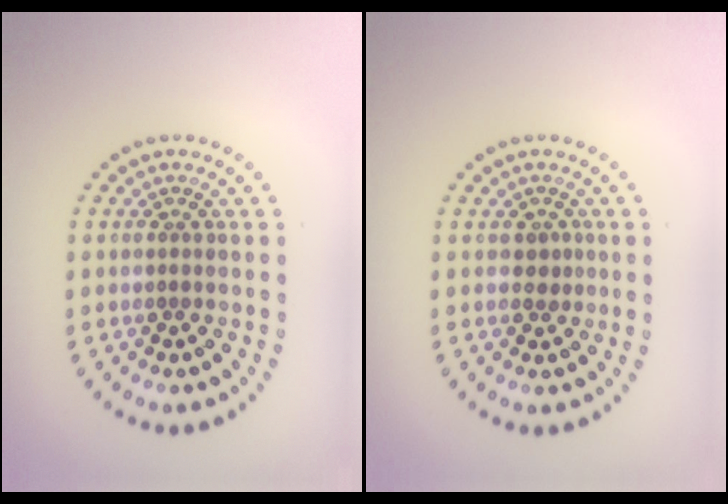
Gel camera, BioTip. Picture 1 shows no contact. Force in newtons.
{"total": 1.2, "press": 1.0, "slide": 0.6}